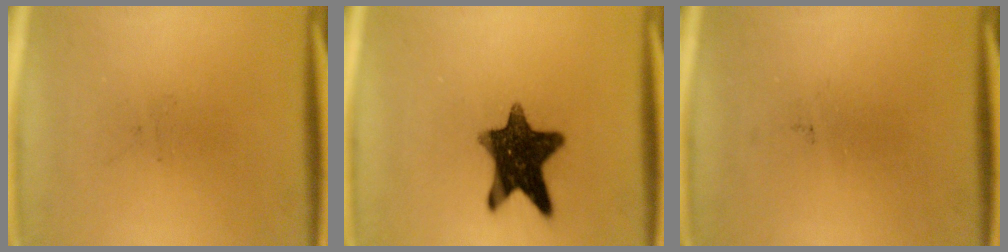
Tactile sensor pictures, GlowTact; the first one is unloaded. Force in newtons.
{"total": 12.3}
{"total": 0.0}